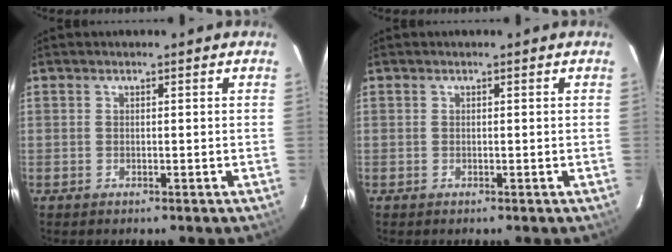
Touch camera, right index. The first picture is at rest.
{"total": 0.0}